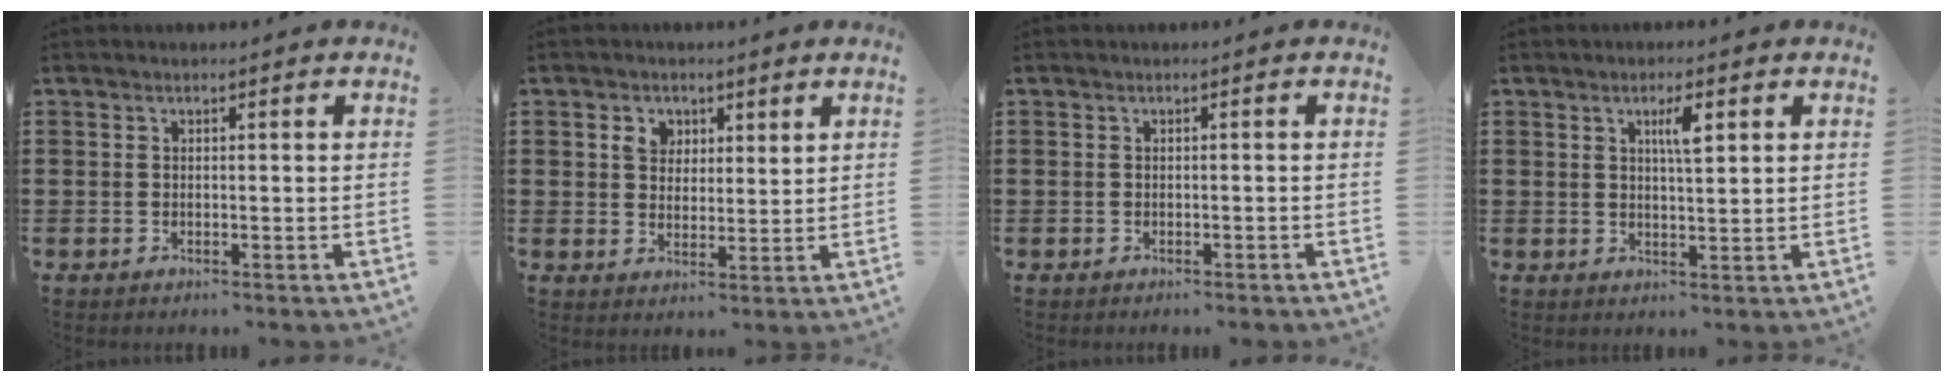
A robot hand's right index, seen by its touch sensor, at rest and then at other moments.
{"total": 3.5, "force": [2.0, 2.7, 1.1], "torque": [-0.033, 0.010, 0.035]}
{"total": 0.5, "force": [-0.5, 0.0, 0.1], "torque": [-0.004, -0.003, -0.010]}
{"total": 3.7, "force": [1.5, 0.8, 3.3], "torque": [-0.060, 0.004, 0.020]}